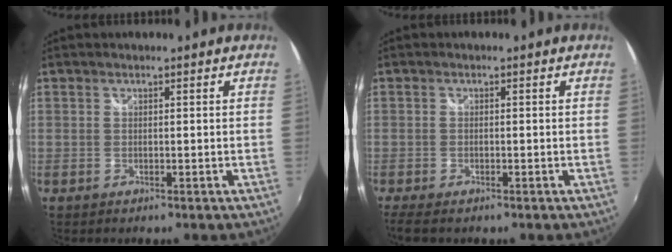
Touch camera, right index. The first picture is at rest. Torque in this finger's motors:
{"motor_torque": [0.26, -0.13, 0.15, 0.02]}